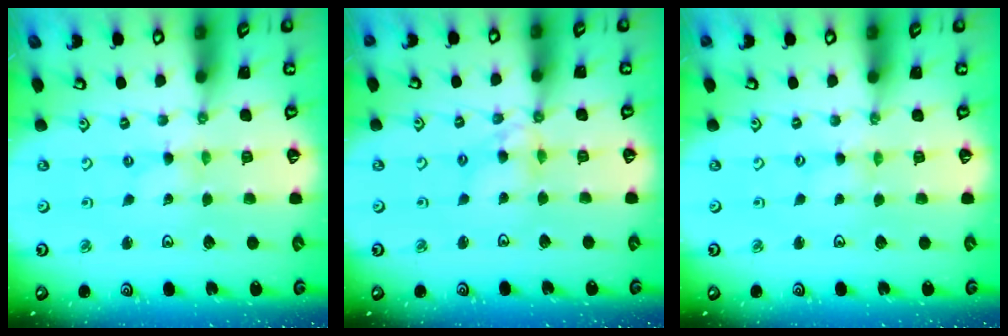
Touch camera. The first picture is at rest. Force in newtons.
{"total": 7.1, "press": 7.0, "slide": 0.9}
{"total": 0.7, "press": 0.7, "slide": 0.1}